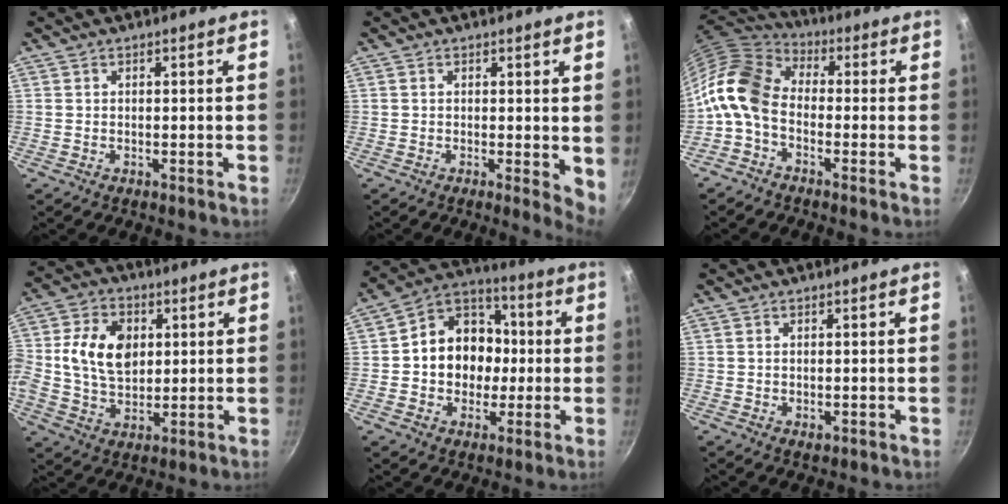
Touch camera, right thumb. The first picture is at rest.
{"total": 3.9, "force": [0.4, 1.6, 3.6], "torque": [-0.040, -0.007, 0.003]}
{"total": 10.4, "force": [-2.9, 7.0, 7.0], "torque": [-0.125, 0.045, -0.084]}
{"total": 12.9, "force": [2.0, 9.1, 8.9], "torque": [-0.146, 0.003, 0.027]}
{"total": 14.2, "force": [-0.3, 12.0, 7.6], "torque": [-0.076, 0.028, -0.023]}
{"total": 1.2, "force": [-0.2, 0.8, 1.0], "torque": [-0.013, -0.002, -0.002]}